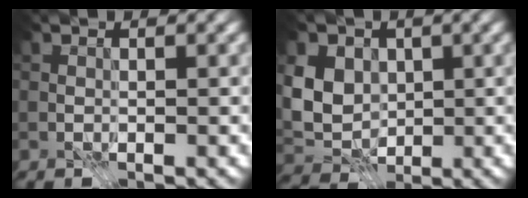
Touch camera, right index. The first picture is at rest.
{"total": 5.4, "force": [0.8, 4.4, 3.0], "torque": [-0.068, -0.001, 0.006]}